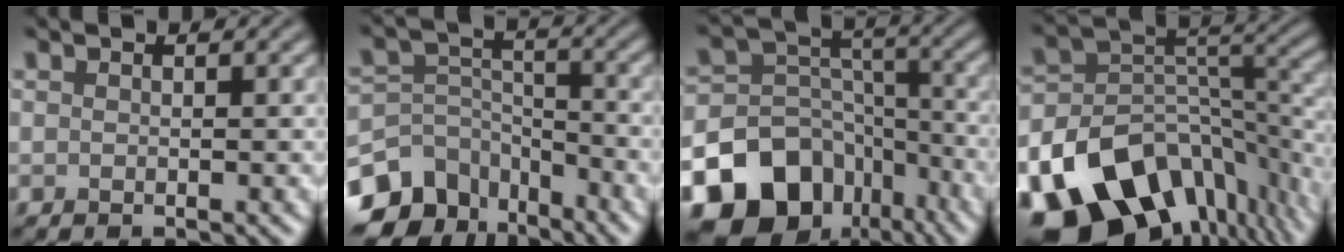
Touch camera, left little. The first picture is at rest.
{"total": 9.5, "force": [-6.6, 5.8, 3.6], "torque": [-0.067, -0.005, -0.120]}
{"total": 16.8, "force": [-10.0, 12.3, 5.6], "torque": [-0.125, -0.037, -0.159]}
{"total": 15.7, "force": [-8.7, 10.2, 8.1], "torque": [-0.191, -0.006, -0.136]}